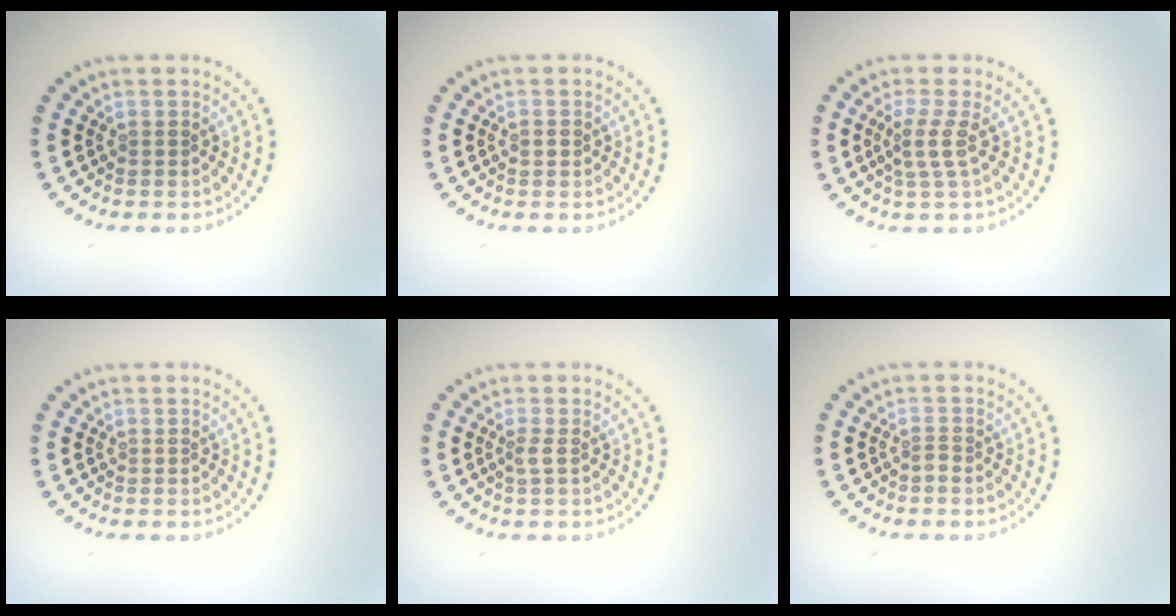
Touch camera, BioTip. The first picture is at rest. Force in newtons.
{"total": 1.0, "press": 1.0, "slide": 0.0}
{"total": 2.2, "press": 1.7, "slide": 1.4}
{"total": 0.0}
{"total": 0.9, "press": 0.7, "slide": 0.6}
{"total": 0.8, "press": 0.5, "slide": 0.6}